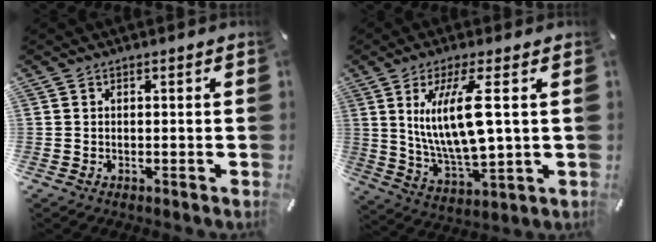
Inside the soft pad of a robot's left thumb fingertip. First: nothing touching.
{"total": 14.4, "force": [3.7, 3.9, 13.4], "torque": [-0.283, -0.016, 0.055]}